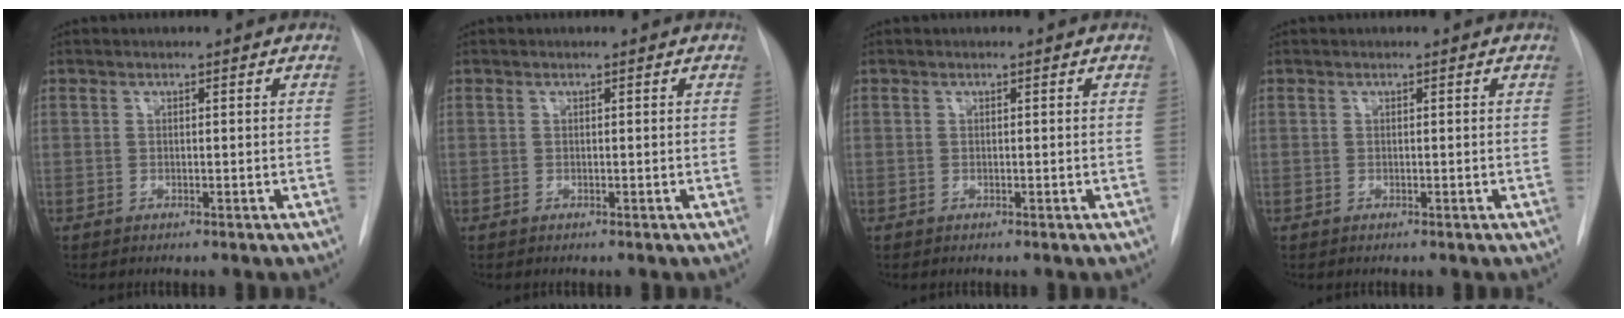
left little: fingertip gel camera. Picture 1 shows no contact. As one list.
[{"total": 0.0}, {"total": 0.0}, {"total": 0.0}]